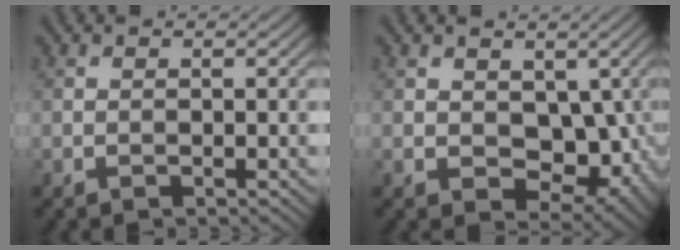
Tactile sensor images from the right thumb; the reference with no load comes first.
{"total": 7.6, "force": [0.6, 5.4, 5.3], "torque": [-0.095, -0.022, 0.017]}